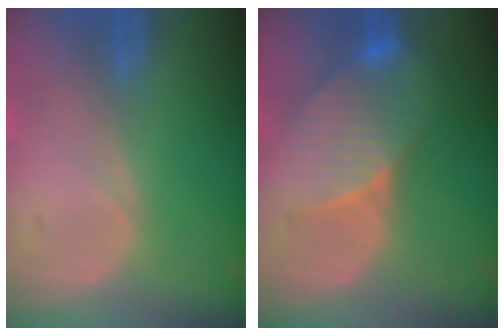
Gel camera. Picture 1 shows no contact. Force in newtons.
{"total": 8.2, "press": 7.7, "slide": 2.7}